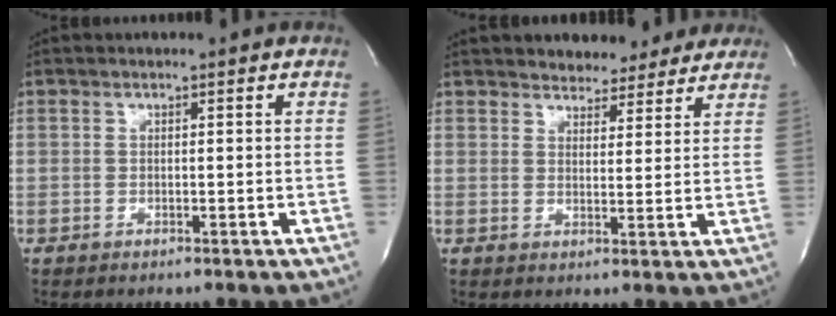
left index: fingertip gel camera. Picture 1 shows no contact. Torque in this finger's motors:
{"motor_torque": [0.11, -0.07, 0.03, 0.01]}